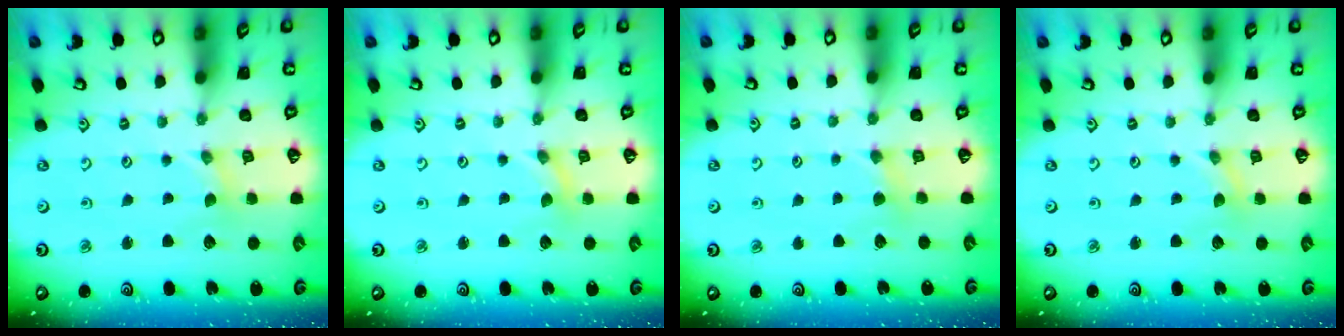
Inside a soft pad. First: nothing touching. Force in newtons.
{"total": 0.0}
{"total": 2.7, "press": 2.7, "slide": 0.4}
{"total": 0.0}